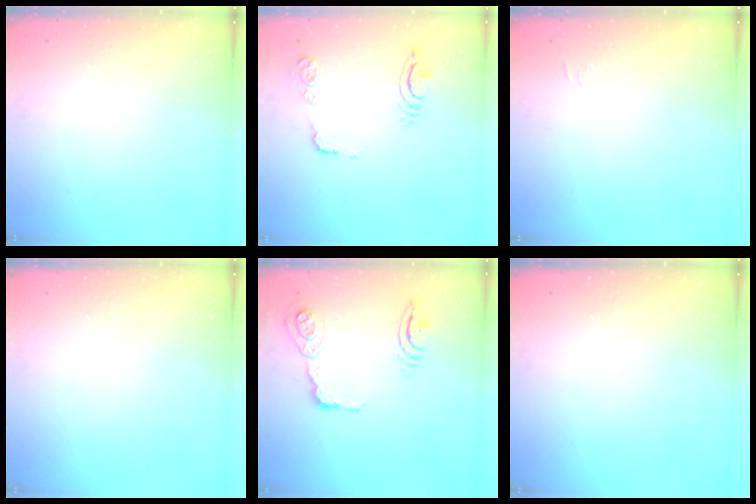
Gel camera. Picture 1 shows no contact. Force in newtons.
{"total": 10.8, "press": 10.7, "slide": 1.4}
{"total": 4.5, "press": 4.4, "slide": 0.9}
{"total": 0.0}
{"total": 21.3, "press": 16.2, "slide": 13.8}
{"total": 0.0}